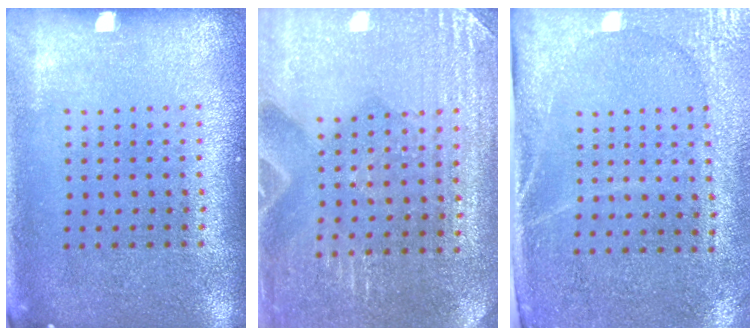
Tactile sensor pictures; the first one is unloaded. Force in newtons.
{"total": 3.0, "press": 2.9, "slide": 0.3}
{"total": 2.9, "press": 2.5, "slide": 1.4}